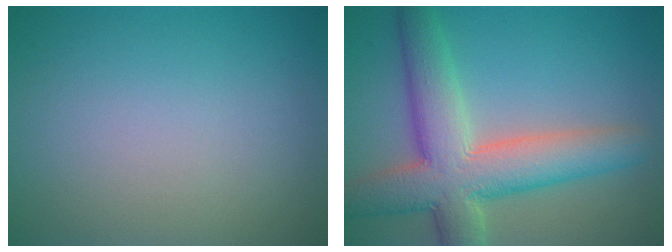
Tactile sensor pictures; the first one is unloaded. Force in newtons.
{"total": 9.1, "press": 9.1, "slide": 0.6}